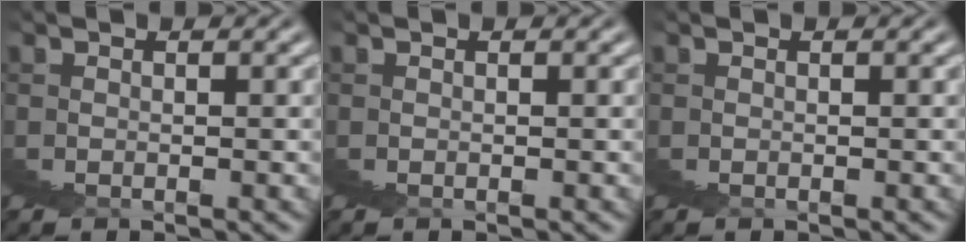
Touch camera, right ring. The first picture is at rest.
{"total": 0.0}
{"total": 0.0}